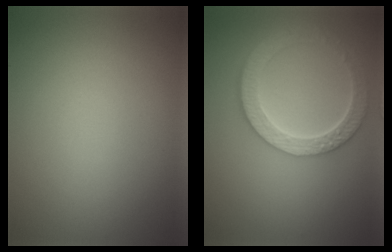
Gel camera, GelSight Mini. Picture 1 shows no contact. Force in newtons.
{"total": 5.8, "press": 4.4, "slide": 3.7}